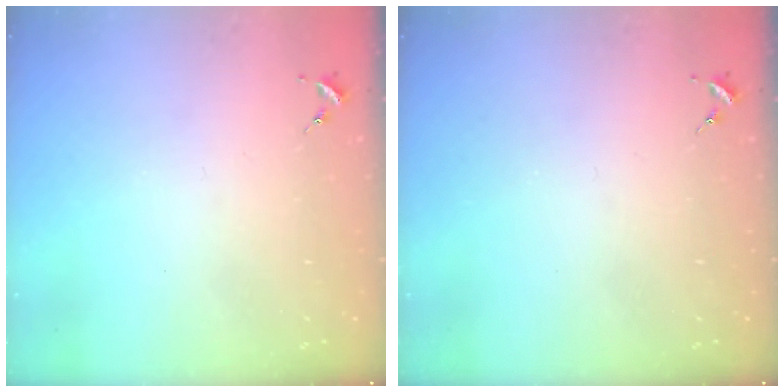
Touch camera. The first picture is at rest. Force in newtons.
{"total": 0.0}